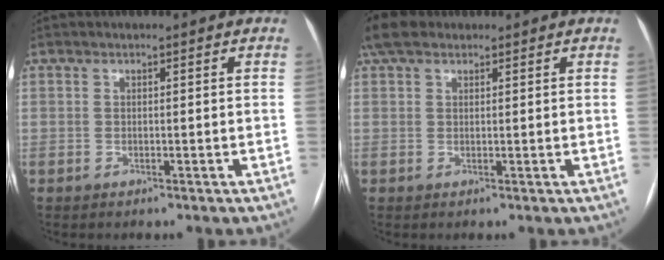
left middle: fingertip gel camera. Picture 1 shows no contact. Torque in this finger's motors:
{"motor_torque": [0.58, -0.53, 0.04, 0.01]}